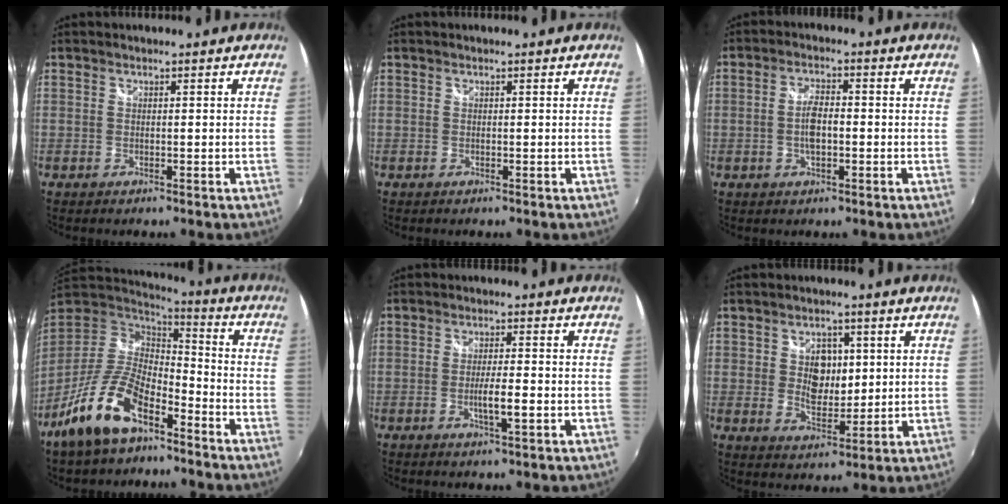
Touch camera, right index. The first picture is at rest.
{"total": 0.0}
{"total": 4.7, "force": [-0.8, 1.9, 4.2], "torque": [-0.084, 0.004, -0.013]}
{"total": 16.2, "force": [-10.2, 6.7, 10.7], "torque": [-0.226, -0.011, -0.192]}
{"total": 3.9, "force": [-1.2, 0.2, 3.7], "torque": [-0.065, -0.005, -0.020]}
{"total": 6.9, "force": [1.4, 4.8, 4.8], "torque": [-0.076, 0.001, 0.027]}